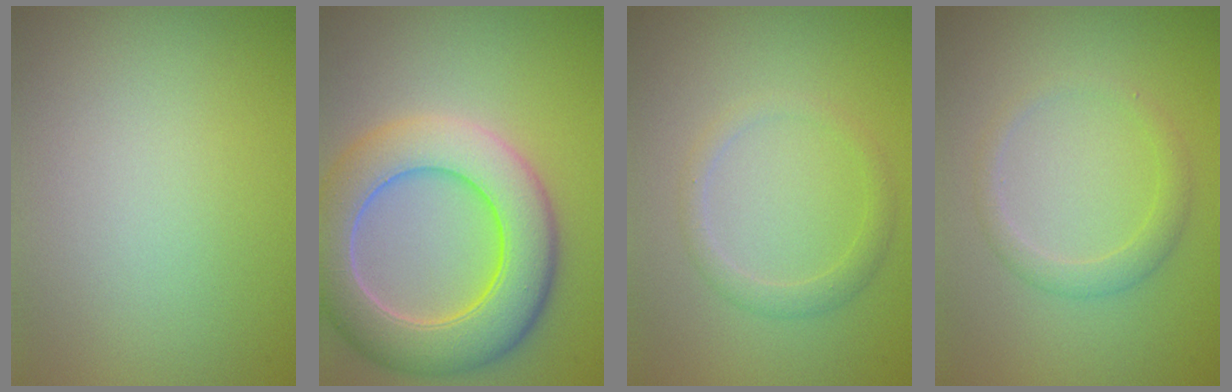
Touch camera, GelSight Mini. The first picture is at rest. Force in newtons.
{"total": 8.7, "press": 8.7, "slide": 0.5}
{"total": 1.6, "press": 1.6, "slide": 0.1}
{"total": 1.9, "press": 1.9, "slide": 0.1}